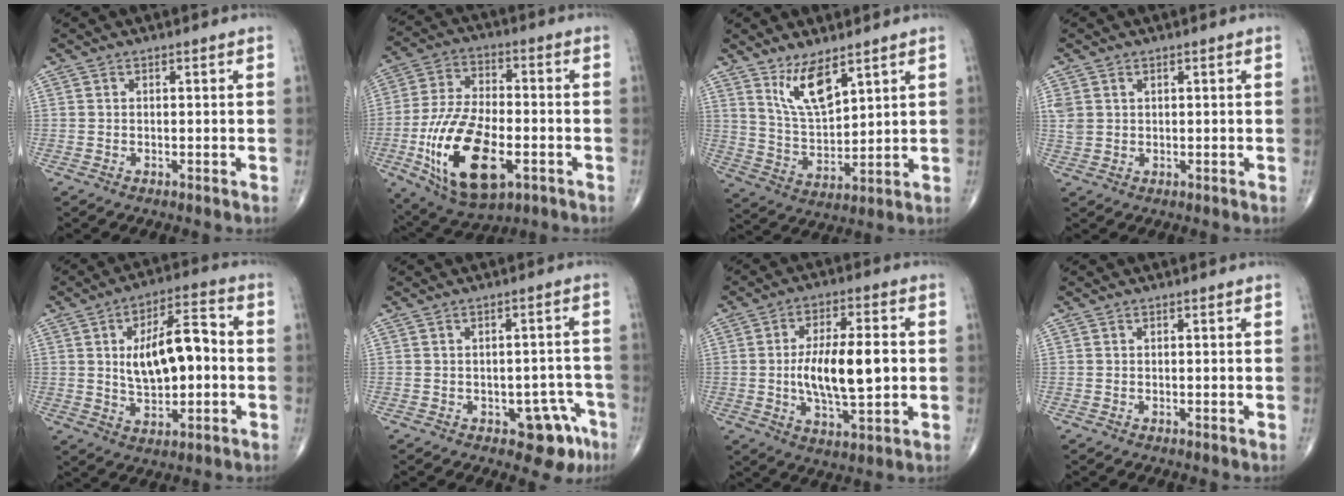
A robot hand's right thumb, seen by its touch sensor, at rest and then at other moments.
{"total": 20.1, "force": [-6.3, 9.9, 16.3], "torque": [-0.308, 0.011, -0.100]}
{"total": 9.3, "force": [5.8, 3.3, 6.5], "torque": [-0.111, -0.043, 0.122]}
{"total": 3.1, "force": [1.1, 2.4, 1.6], "torque": [-0.035, 0.001, 0.029]}
{"total": 13.7, "force": [0.6, 6.5, 12.1], "torque": [-0.180, 0.022, 0.010]}
{"total": 7.2, "force": [-3.7, 3.9, 4.8], "torque": [-0.024, 0.025, -0.041]}
{"total": 14.1, "force": [-0.2, 5.4, 13.0], "torque": [-0.218, 0.003, 0.000]}
{"total": 0.0}